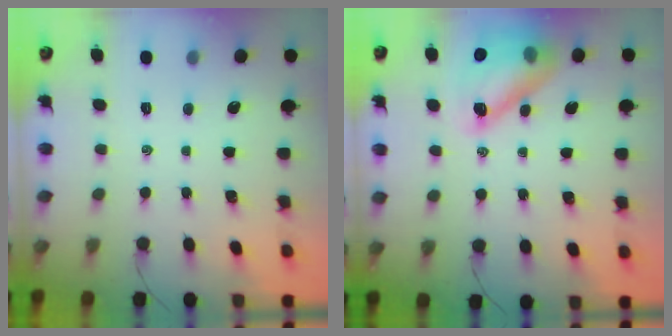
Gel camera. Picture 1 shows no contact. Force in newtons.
{"total": 13.3, "press": 12.8, "slide": 3.8}